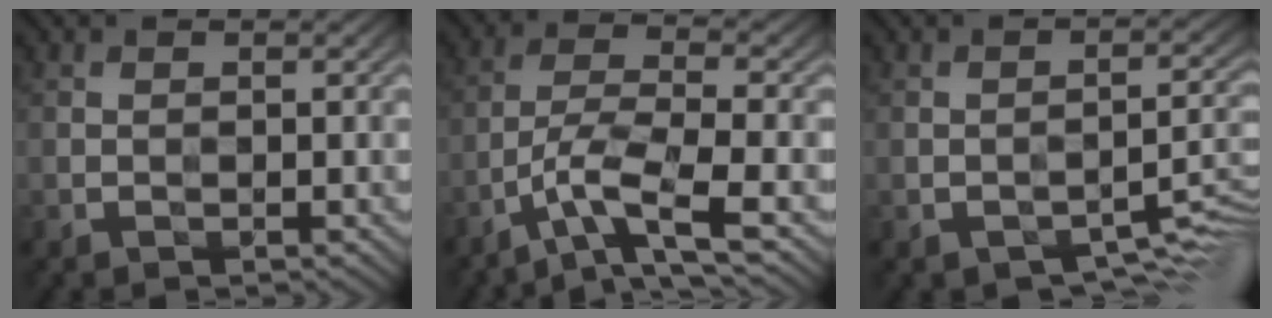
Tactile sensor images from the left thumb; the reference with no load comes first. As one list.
[{"total": 7.3, "force": [-4.3, 1.3, 5.8], "torque": [-0.108, 0.004, -0.093]}, {"total": 4.9, "force": [-3.0, 2.0, 3.3], "torque": [-0.042, -0.001, -0.041]}]